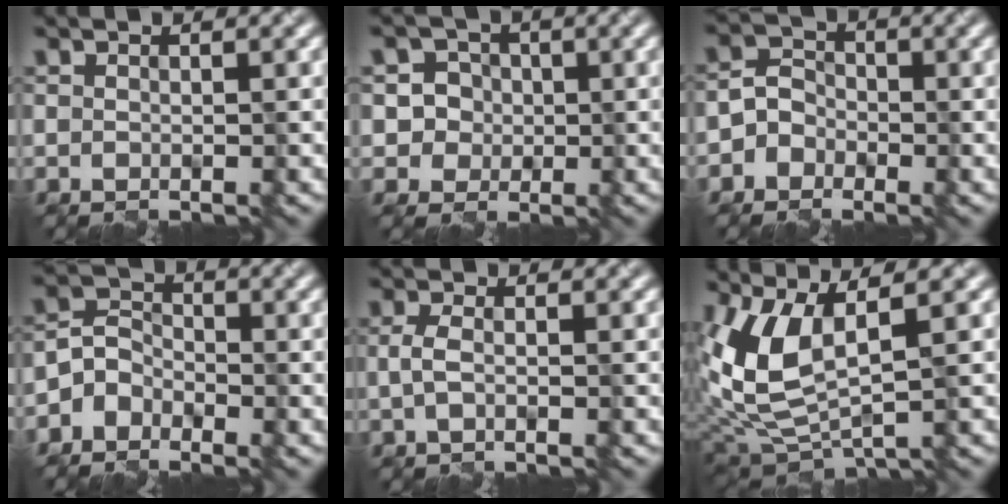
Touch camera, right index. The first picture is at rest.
{"total": 3.9, "force": [0.4, 3.7, 1.0], "torque": [-0.003, 0.011, 0.000]}
{"total": 2.6, "force": [-1.3, 2.2, 0.5], "torque": [0.006, 0.010, -0.035]}
{"total": 3.1, "force": [-2.1, 2.3, 0.7], "torque": [-0.004, 0.012, -0.052]}
{"total": 1.7, "force": [-0.2, 0.8, 1.5], "torque": [-0.039, 0.002, -0.004]}
{"total": 7.7, "force": [1.5, 3.4, 6.7], "torque": [-0.167, -0.003, 0.034]}